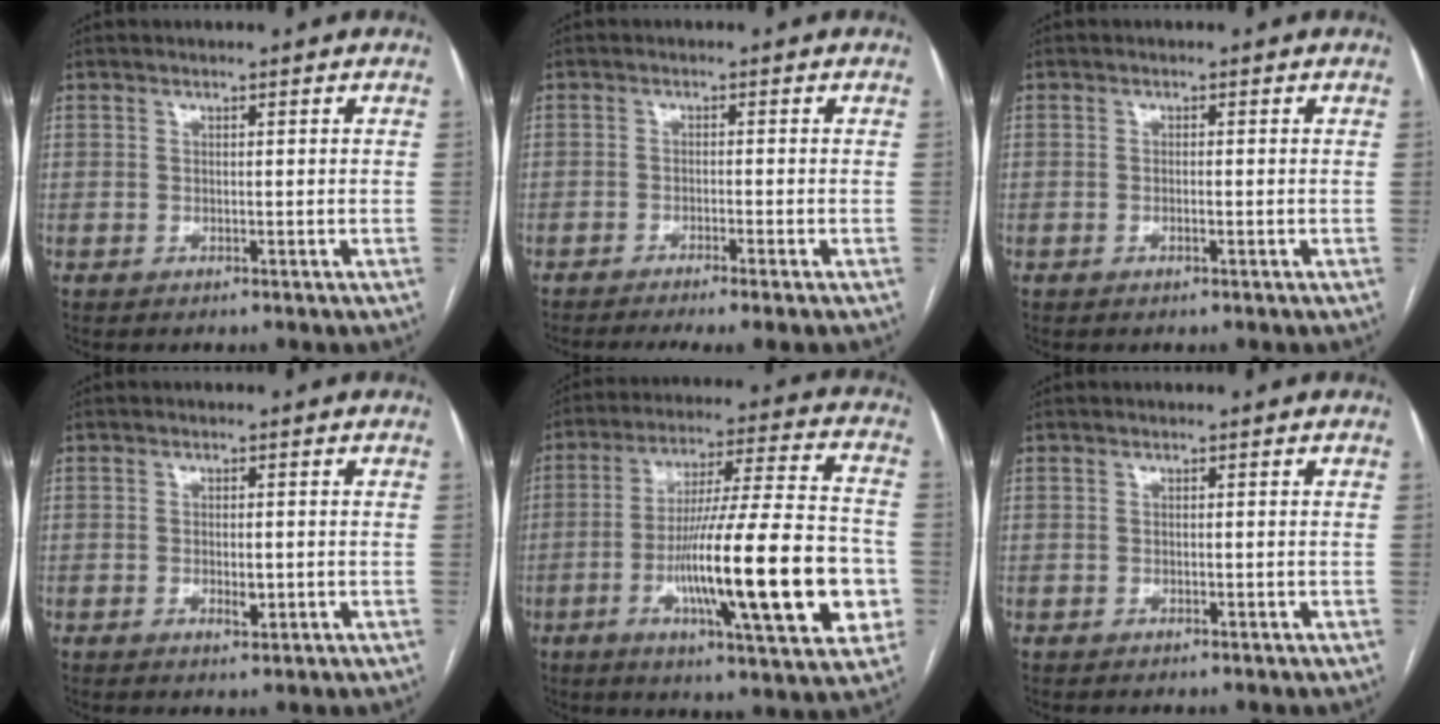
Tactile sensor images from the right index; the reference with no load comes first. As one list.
[{"total": 6.5, "force": [-5.1, -0.5, 3.9], "torque": [-0.050, -0.008, -0.078]}, {"total": 0.8, "force": [-0.2, 0.1, 0.8], "torque": [-0.016, -0.001, -0.003]}, {"total": 2.2, "force": [-0.4, 0.8, 2.0], "torque": [-0.035, -0.002, -0.002]}, {"total": 23.9, "force": [-5.6, 2.6, 23.1], "torque": [-0.338, -0.005, -0.085]}, {"total": 0.0}]